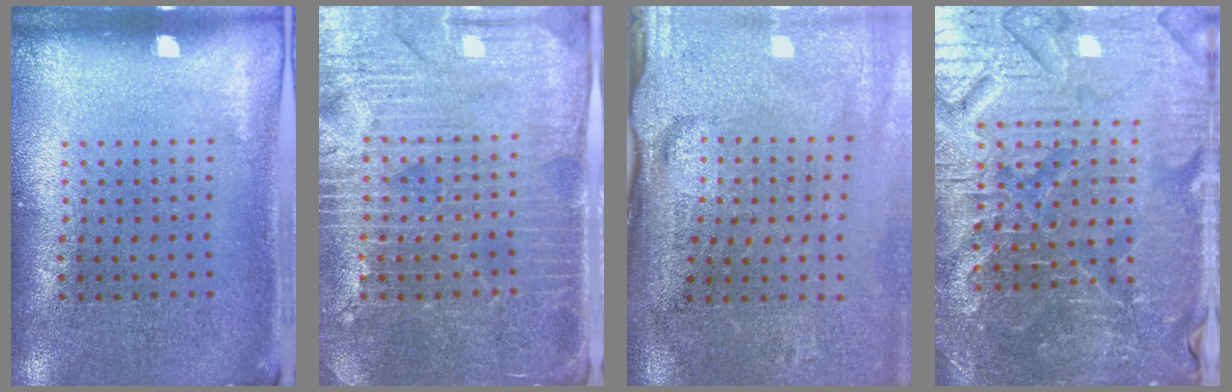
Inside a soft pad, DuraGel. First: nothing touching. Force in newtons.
{"total": 4.3, "press": 4.1, "slide": 1.3}
{"total": 4.4, "press": 3.6, "slide": 2.6}
{"total": 5.1, "press": 4.9, "slide": 1.3}